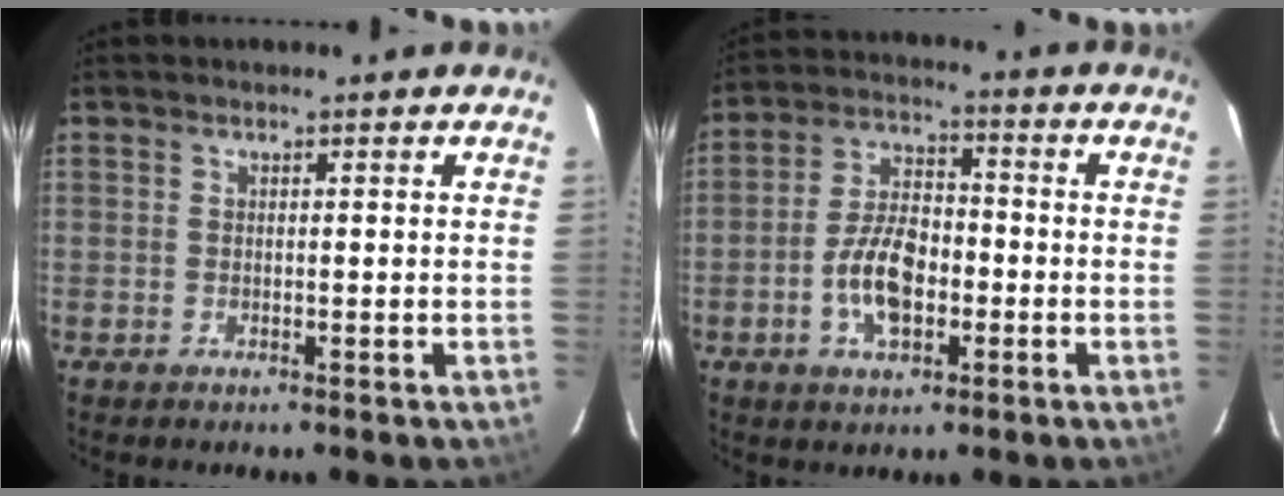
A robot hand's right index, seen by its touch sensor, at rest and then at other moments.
{"total": 9.6, "force": [-3.1, 5.2, 7.4], "torque": [-0.150, 0.014, -0.052]}